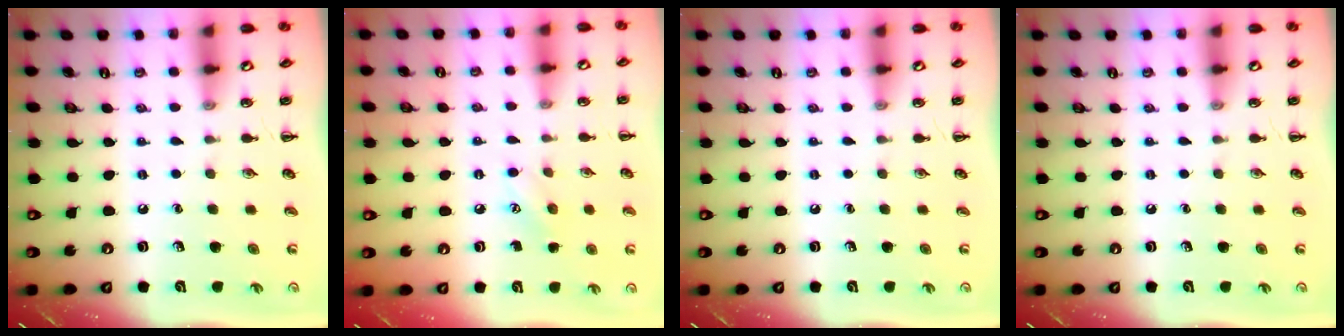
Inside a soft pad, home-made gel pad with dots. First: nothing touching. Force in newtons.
{"total": 5.6, "press": 5.4, "slide": 1.4}
{"total": 0.0}
{"total": 0.0}